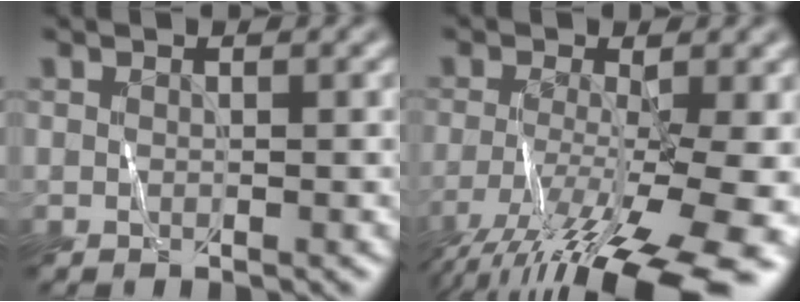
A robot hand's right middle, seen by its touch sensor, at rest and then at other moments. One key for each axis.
{"total": 12.9, "fx": -6.5, "fy": 4.3, "fz": 10.3, "tx": -0.191, "ty": -0.021, "tz": -0.110}